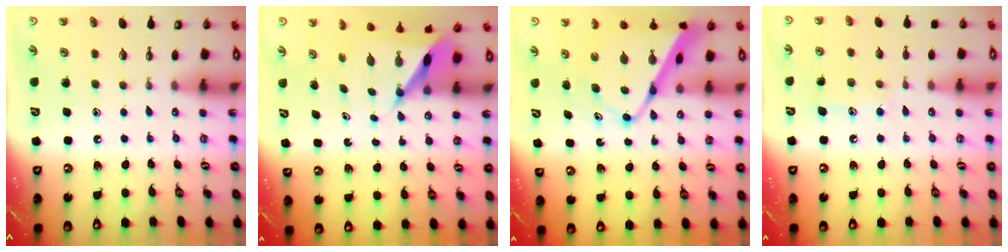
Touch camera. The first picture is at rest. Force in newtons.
{"total": 7.1, "press": 7.1, "slide": 0.6}
{"total": 12.2, "press": 12.1, "slide": 1.2}
{"total": 7.3, "press": 7.3, "slide": 0.5}